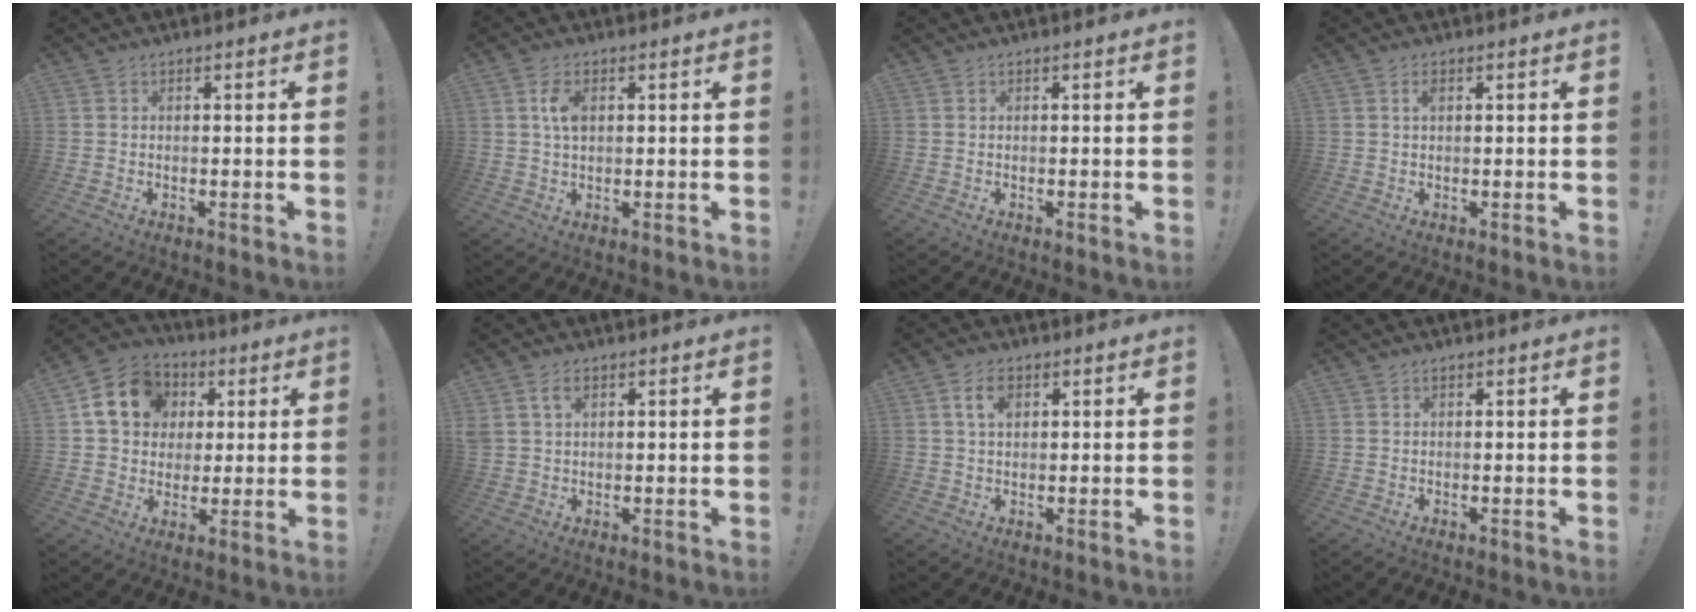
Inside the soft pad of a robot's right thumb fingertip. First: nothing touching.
{"total": 5.1, "force": [1.2, 2.9, 4.0], "torque": [-0.075, 0.002, 0.018]}
{"total": 0.0}
{"total": 1.6, "force": [0.5, 0.8, 1.3], "torque": [-0.018, 0.001, 0.006]}
{"total": 14.4, "force": [4.4, 12.1, 6.5], "torque": [-0.089, -0.005, 0.091]}
{"total": 3.9, "force": [1.8, 2.4, 2.4], "torque": [-0.042, 0.001, 0.034]}
{"total": 5.4, "force": [1.7, 3.2, 4.0], "torque": [-0.067, 0.003, 0.030]}
{"total": 0.5, "force": [0.3, 0.3, 0.3], "torque": [-0.003, -0.001, 0.006]}